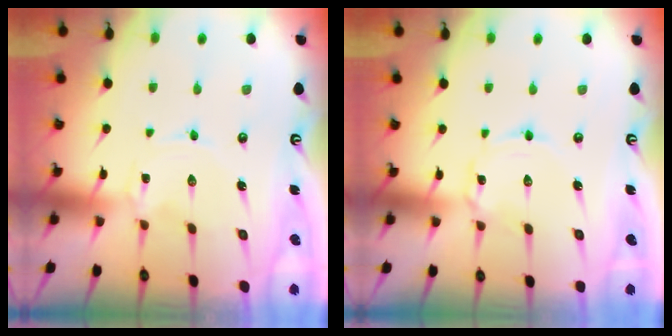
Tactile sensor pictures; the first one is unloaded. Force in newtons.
{"total": 2.0, "press": 2.0, "slide": 0.2}